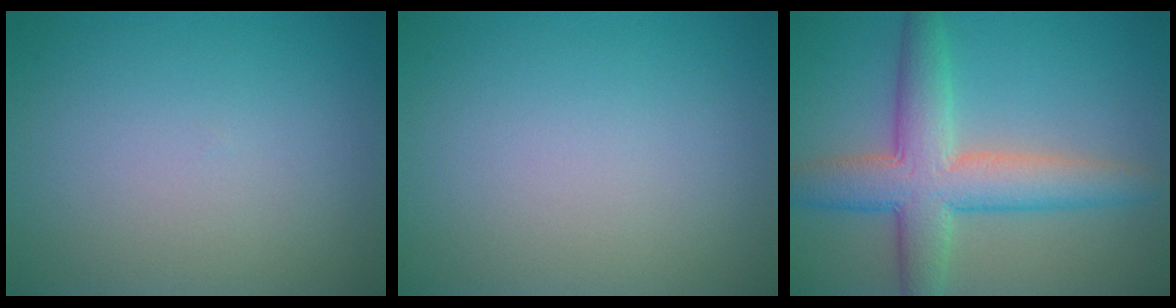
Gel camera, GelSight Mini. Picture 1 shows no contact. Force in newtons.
{"total": 0.0}
{"total": 7.1, "press": 7.1, "slide": 0.1}